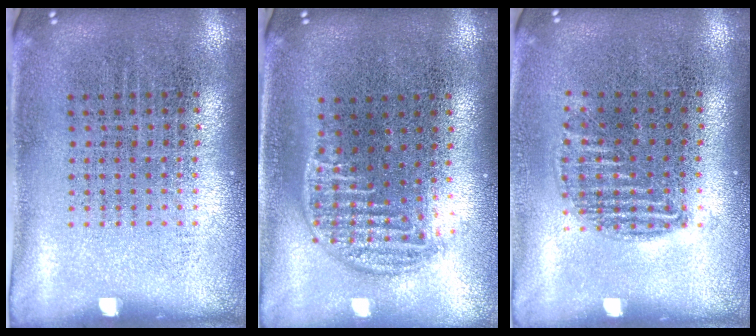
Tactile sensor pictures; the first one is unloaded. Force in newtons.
{"total": 1.2, "press": 1.0, "slide": 0.6}
{"total": 0.9, "press": 0.8, "slide": 0.4}